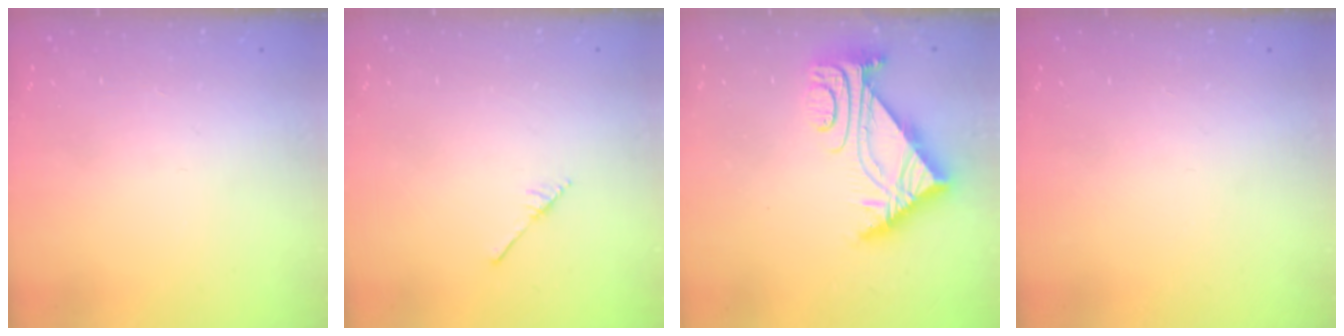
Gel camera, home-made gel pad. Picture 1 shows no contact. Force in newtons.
{"total": 2.5, "press": 2.4, "slide": 0.3}
{"total": 5.9, "press": 5.9, "slide": 0.5}
{"total": 0.0}